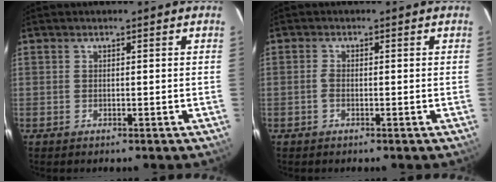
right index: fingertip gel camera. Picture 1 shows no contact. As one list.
[{"total": 1.1, "force": [-0.4, 0.6, 0.9], "torque": [-0.019, 0.002, -0.010]}]